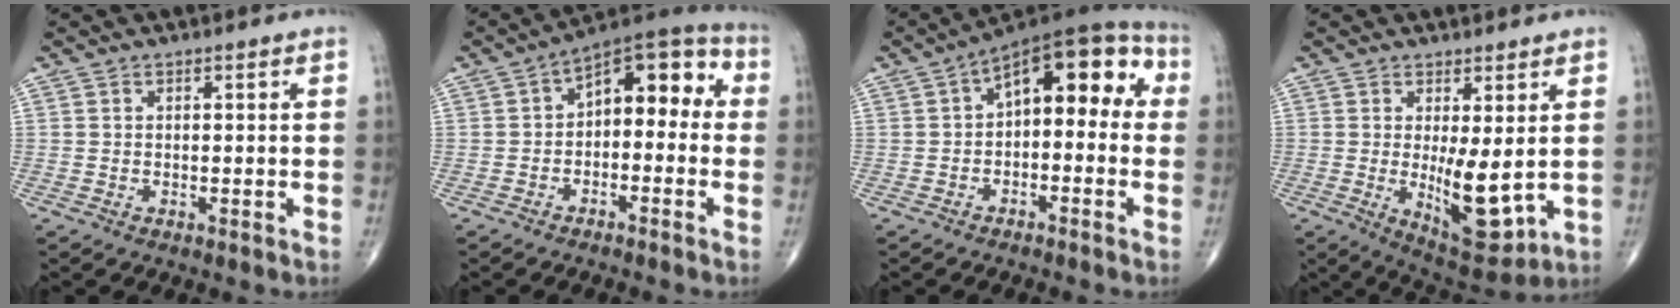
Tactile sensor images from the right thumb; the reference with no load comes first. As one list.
[{"total": 11.7, "force": [-0.1, 6.9, 9.5], "torque": [-0.092, 0.053, -0.019]}, {"total": 13.9, "force": [1.2, 7.4, 11.7], "torque": [-0.124, 0.051, 0.002]}, {"total": 9.7, "force": [-0.2, 3.4, 9.1], "torque": [-0.126, -0.029, 0.014]}]